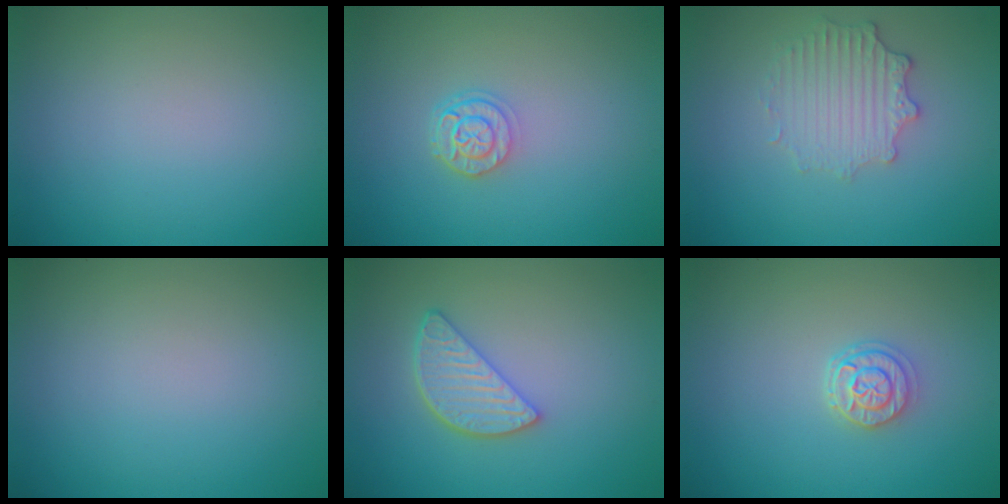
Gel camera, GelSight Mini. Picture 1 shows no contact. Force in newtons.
{"total": 2.4, "press": 1.9, "slide": 1.4}
{"total": 2.6, "press": 2.5, "slide": 0.9}
{"total": 0.0}
{"total": 3.6, "press": 3.0, "slide": 2.0}
{"total": 2.3, "press": 2.0, "slide": 1.1}